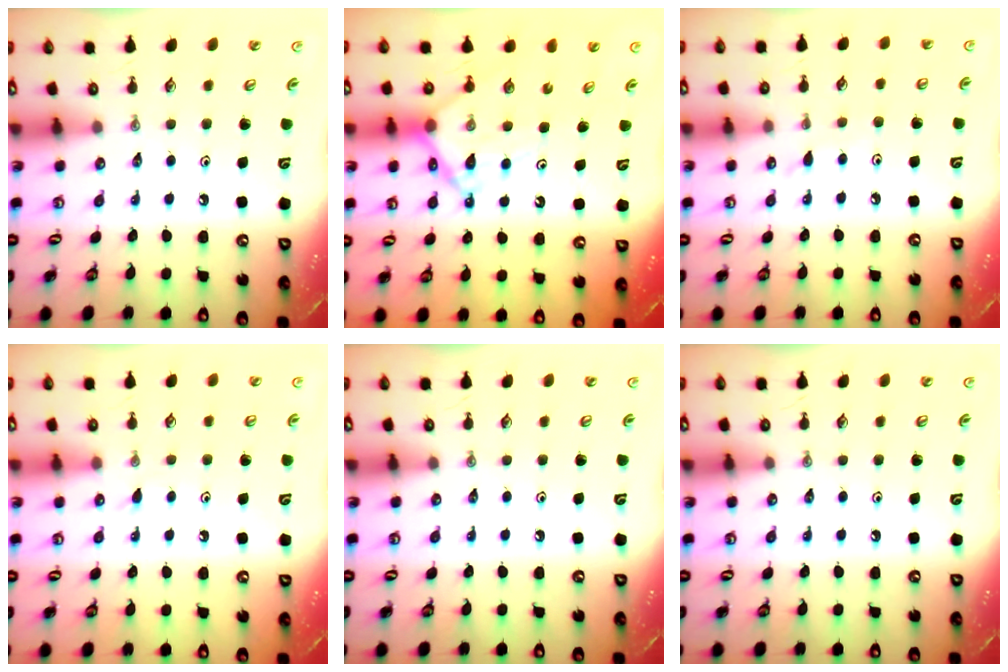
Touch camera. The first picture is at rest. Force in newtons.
{"total": 11.7, "press": 11.6, "slide": 1.1}
{"total": 2.7, "press": 2.7, "slide": 0.5}
{"total": 3.1, "press": 3.1, "slide": 0.4}
{"total": 0.0}
{"total": 0.0}